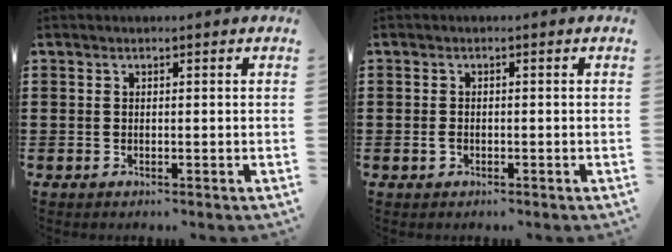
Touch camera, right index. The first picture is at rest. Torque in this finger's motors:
{"motor_torque": [1.30, 0.84, 0.12, 0.00]}